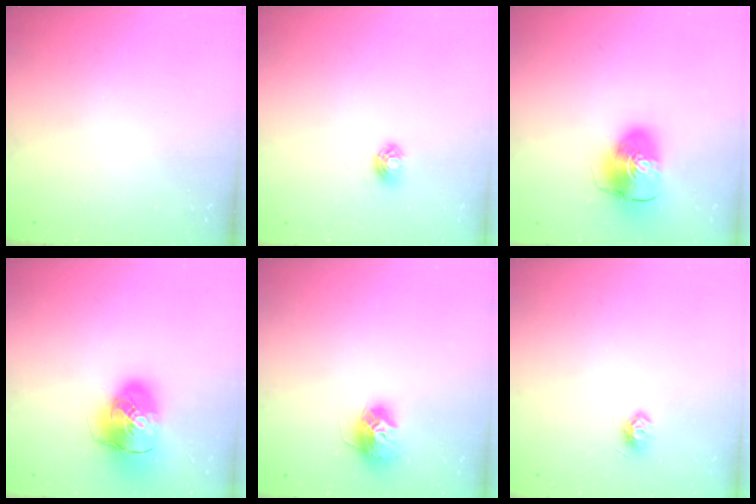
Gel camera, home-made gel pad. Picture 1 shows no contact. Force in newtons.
{"total": 5.0, "press": 4.9, "slide": 0.6}
{"total": 10.8, "press": 10.7, "slide": 1.5}
{"total": 14.1, "press": 13.9, "slide": 2.5}
{"total": 11.9, "press": 11.9, "slide": 0.9}
{"total": 7.6, "press": 7.5, "slide": 1.1}